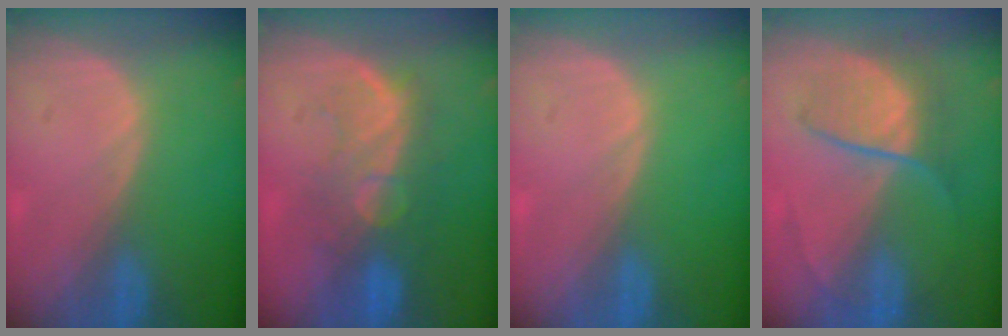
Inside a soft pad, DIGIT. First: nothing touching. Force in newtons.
{"total": 9.2, "press": 8.3, "slide": 4.0}
{"total": 0.0}
{"total": 6.4, "press": 6.3, "slide": 0.7}